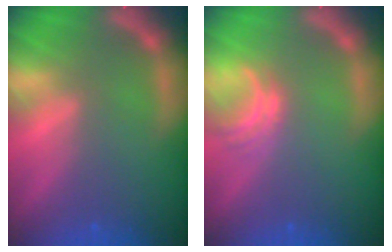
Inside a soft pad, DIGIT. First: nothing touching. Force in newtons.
{"total": 2.5}